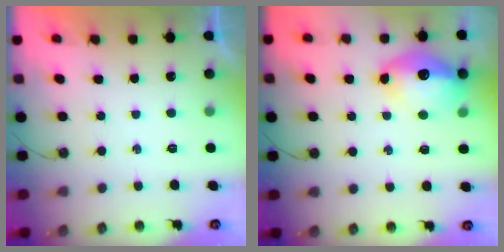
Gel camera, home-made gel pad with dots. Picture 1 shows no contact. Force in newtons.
{"total": 13.7, "press": 13.6, "slide": 1.2}